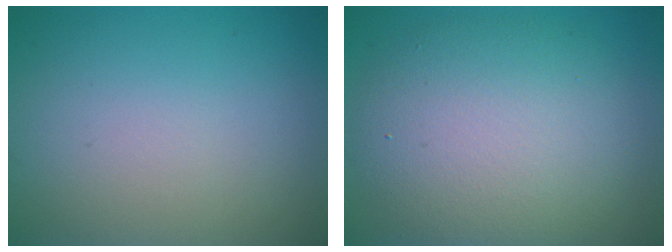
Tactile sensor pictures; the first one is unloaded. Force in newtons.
{"total": 8.5, "press": 8.5, "slide": 0.3}